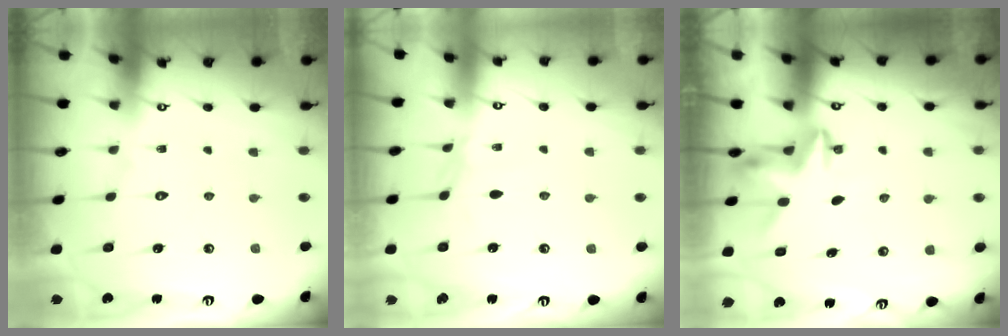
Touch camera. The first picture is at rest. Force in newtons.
{"total": 2.1, "press": 2.0, "slide": 0.5}
{"total": 3.1, "press": 3.1, "slide": 0.2}